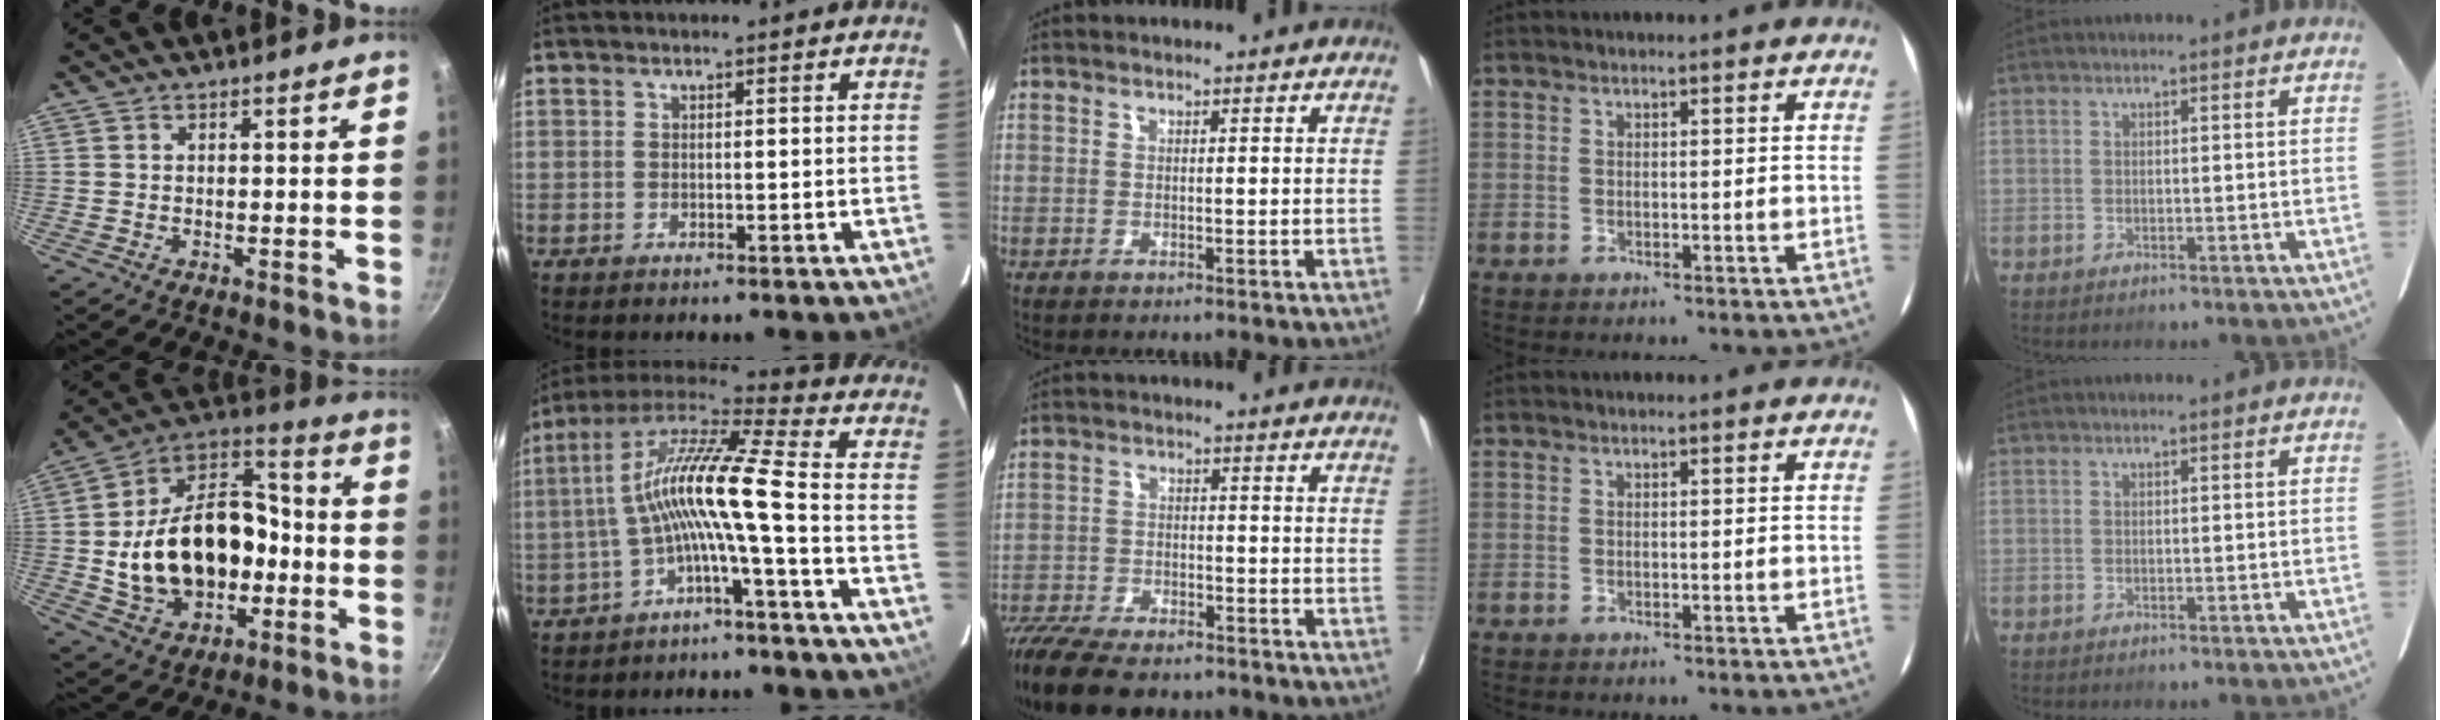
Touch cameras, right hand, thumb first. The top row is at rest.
{"thumb": {"total": 24.1, "force": [-3.2, 16.8, 17.0], "torque": [-0.271, 0.062, -0.046]}, "index": {"total": 13.5, "force": [-3.1, 0.1, 13.1], "torque": [-0.252, 0.014, -0.065]}, "middle": {"total": 15.6, "force": [-12.6, 5.4, 7.5], "torque": [-0.177, -0.037, -0.215]}}